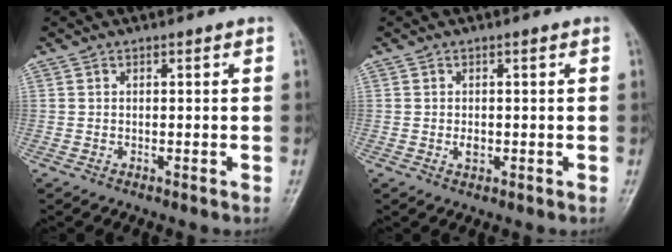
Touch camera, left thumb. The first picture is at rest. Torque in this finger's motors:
{"motor_torque": [0.16, 0.40, 0.15, 0.14, 0.00]}